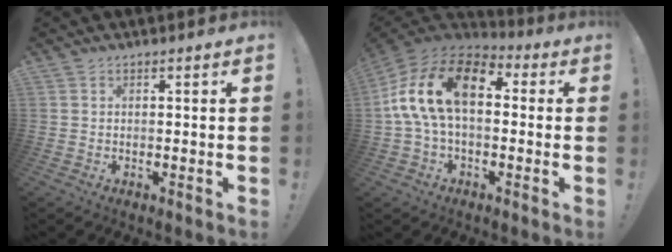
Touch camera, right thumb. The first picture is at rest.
{"total": 18.2, "force": [3.8, 10.2, 14.7], "torque": [-0.271, 0.006, 0.069]}